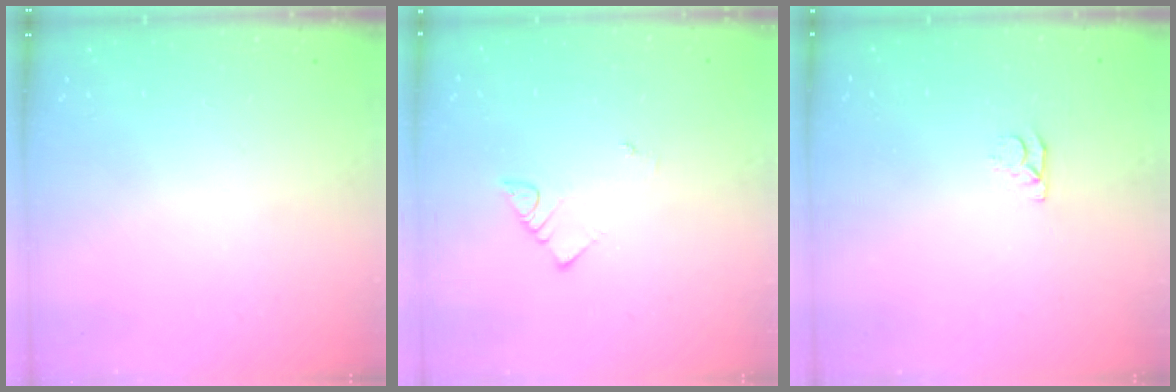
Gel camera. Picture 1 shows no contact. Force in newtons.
{"total": 2.6, "press": 2.6, "slide": 0.2}
{"total": 3.5, "press": 3.5, "slide": 0.4}